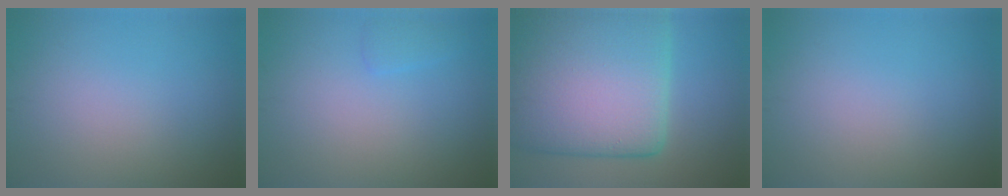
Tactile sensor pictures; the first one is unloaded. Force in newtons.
{"total": 0.9, "press": 0.9, "slide": 0.1}
{"total": 14.6, "press": 14.6, "slide": 0.8}
{"total": 0.0}